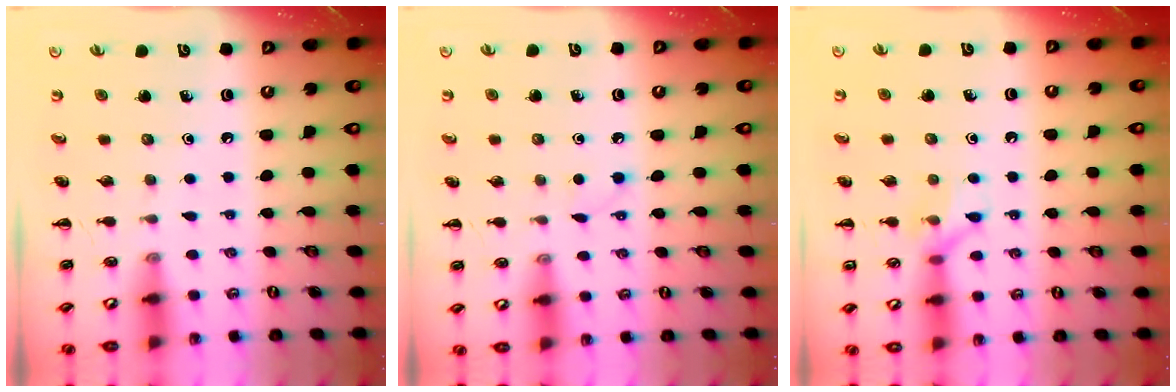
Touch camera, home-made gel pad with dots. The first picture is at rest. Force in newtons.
{"total": 2.2, "press": 2.0, "slide": 0.8}
{"total": 7.6, "press": 7.5, "slide": 0.7}